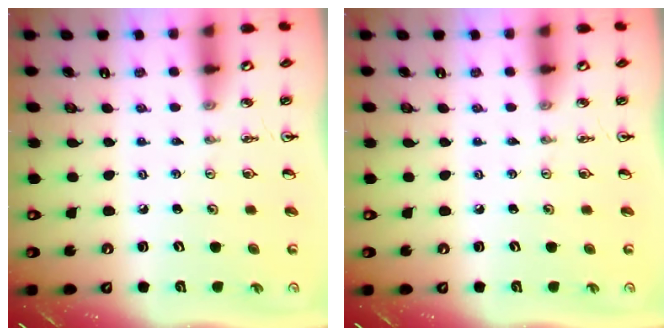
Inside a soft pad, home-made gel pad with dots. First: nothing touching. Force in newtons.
{"total": 0.0}